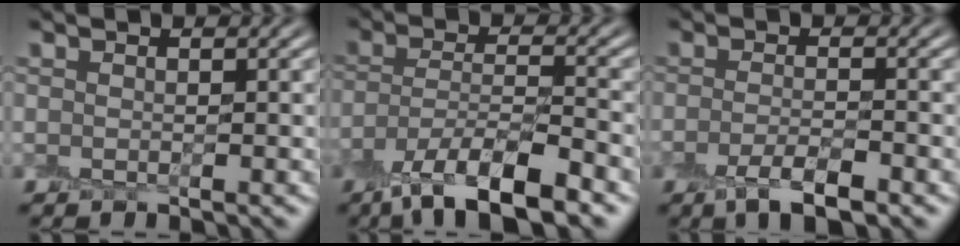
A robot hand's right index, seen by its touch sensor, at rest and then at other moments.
{"total": 8.6, "force": [-5.7, 2.4, 6.0], "torque": [-0.105, -0.008, -0.110]}
{"total": 3.4, "force": [-1.9, 0.8, 2.8], "torque": [-0.054, -0.001, -0.039]}